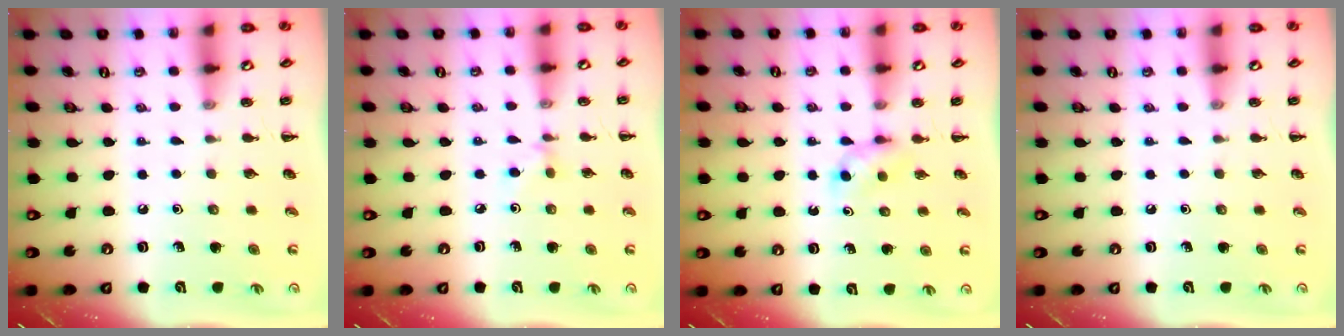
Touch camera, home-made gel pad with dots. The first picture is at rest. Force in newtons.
{"total": 2.8, "press": 2.6, "slide": 0.9}
{"total": 3.0, "press": 2.7, "slide": 1.1}
{"total": 0.0}